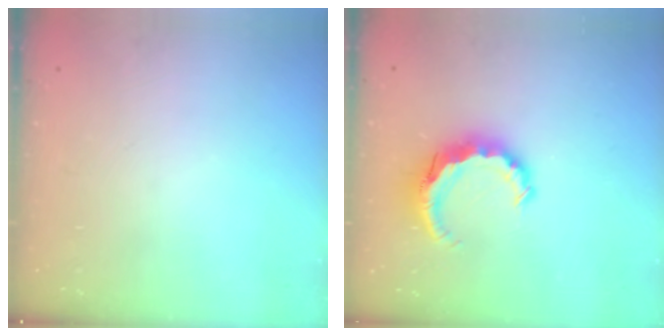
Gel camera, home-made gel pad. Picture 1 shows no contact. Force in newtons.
{"total": 8.3, "press": 8.2, "slide": 1.1}